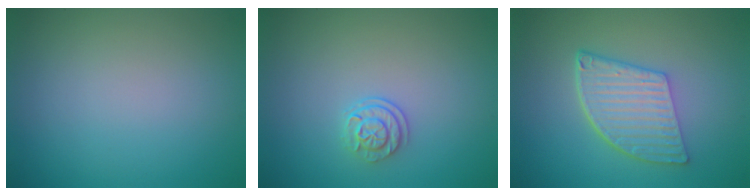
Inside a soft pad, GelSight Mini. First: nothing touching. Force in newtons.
{"total": 1.9, "press": 1.6, "slide": 1.1}
{"total": 5.7, "press": 4.2, "slide": 3.9}